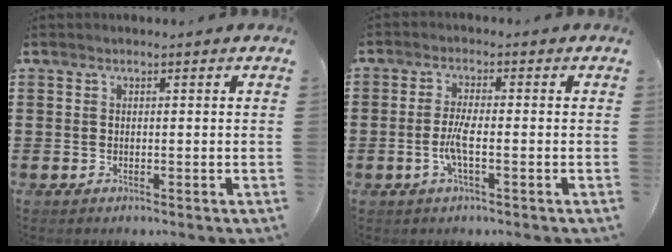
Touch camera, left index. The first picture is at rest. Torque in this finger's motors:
{"motor_torque": [0.30, 0.08, 0.22, 0.08]}